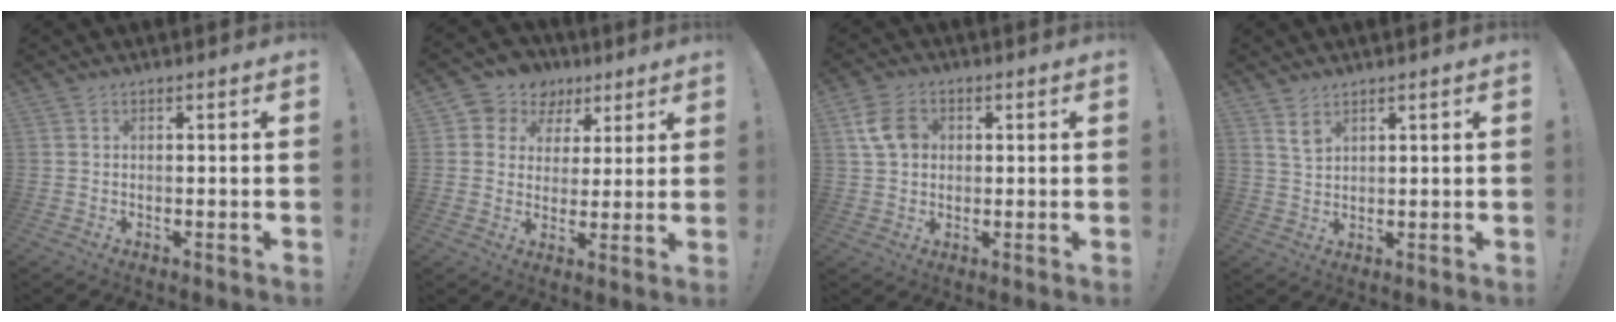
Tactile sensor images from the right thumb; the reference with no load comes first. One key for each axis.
{"total": 8.6, "fx": 3.8, "fy": 7.4, "fz": 2.0, "tx": -0.027, "ty": -0.022, "tz": 0.076}
{"total": 8.1, "fx": 2.1, "fy": 6.2, "fz": 4.7, "tx": -0.090, "ty": 0.011, "tz": 0.044}
{"total": 3.9, "fx": 2.7, "fy": 2.2, "fz": 1.7, "tx": -0.019, "ty": -0.021, "tz": 0.049}